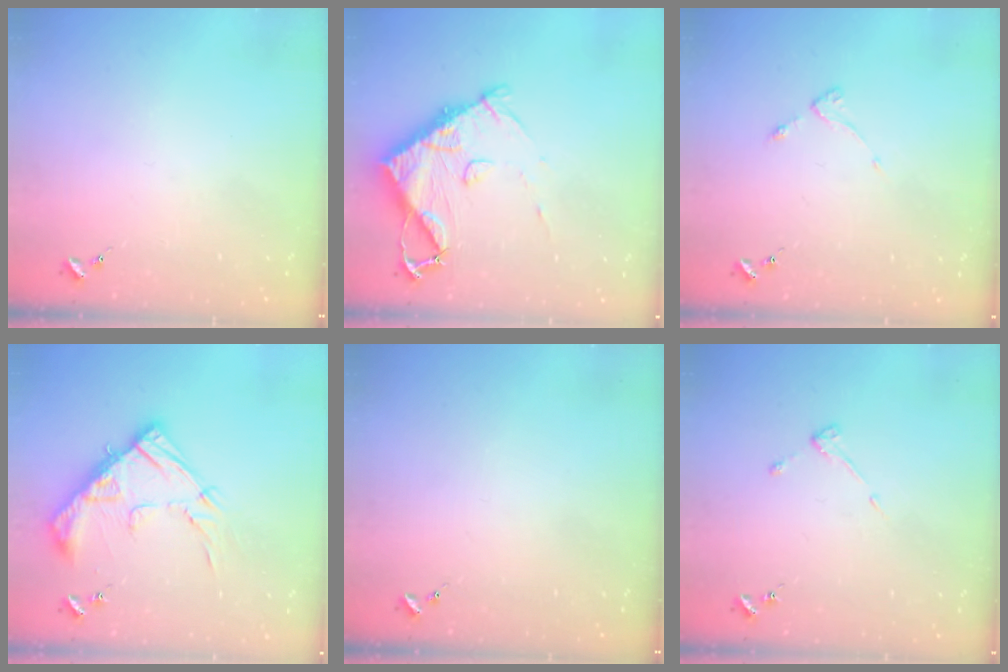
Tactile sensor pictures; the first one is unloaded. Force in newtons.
{"total": 10.9, "press": 10.8, "slide": 1.4}
{"total": 2.8, "press": 2.7, "slide": 0.5}
{"total": 15.9, "press": 15.9, "slide": 1.2}
{"total": 0.0}
{"total": 3.0, "press": 3.0, "slide": 0.6}